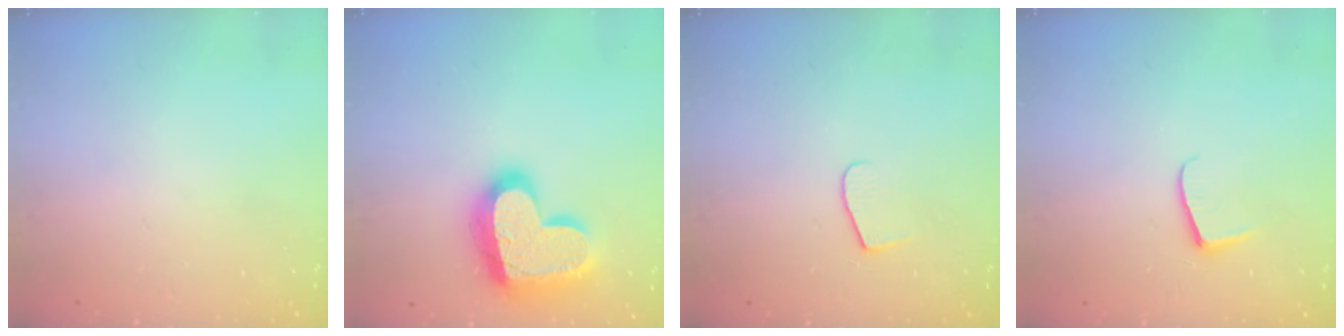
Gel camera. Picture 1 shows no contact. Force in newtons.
{"total": 22.4, "press": 22.4, "slide": 1.4}
{"total": 7.5, "press": 7.5, "slide": 0.6}
{"total": 5.4, "press": 5.4, "slide": 0.5}